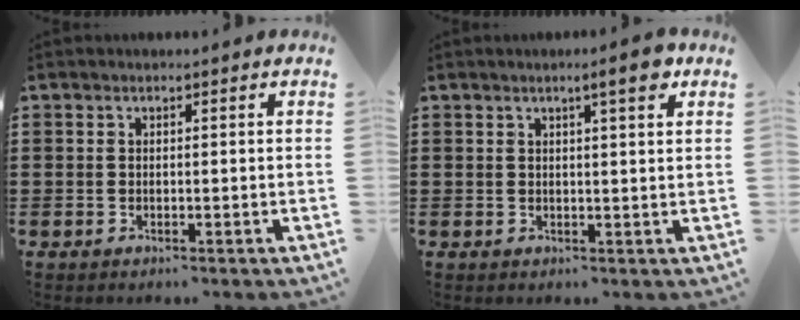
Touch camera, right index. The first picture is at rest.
{"total": 3.8, "force": [2.2, 0.4, 3.1], "torque": [-0.042, -0.006, 0.031]}